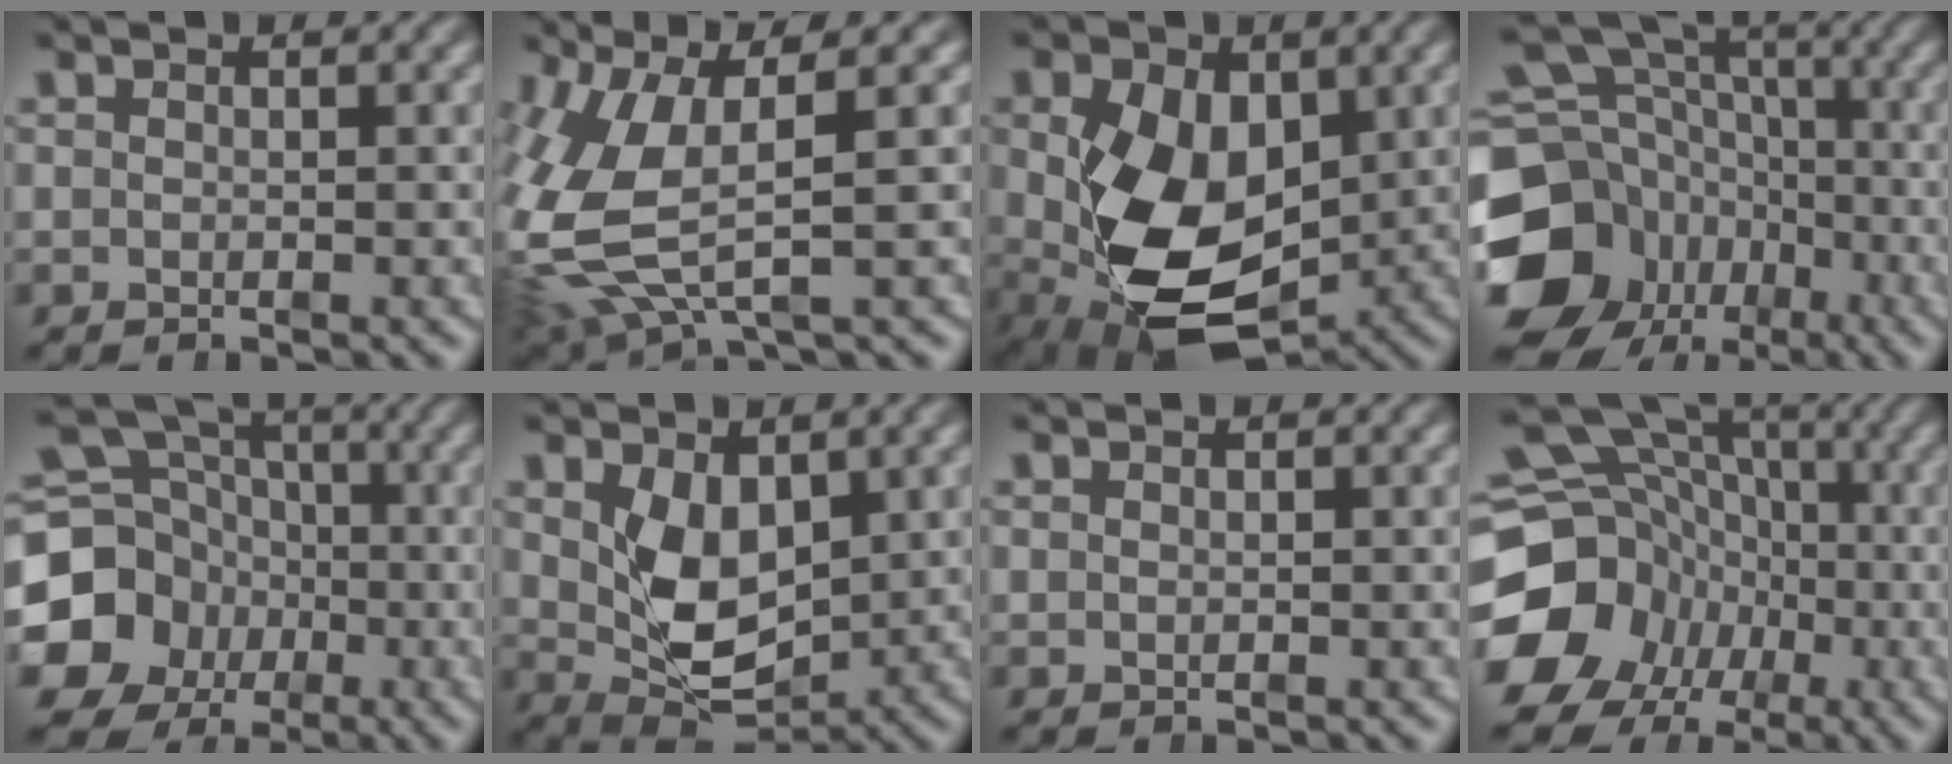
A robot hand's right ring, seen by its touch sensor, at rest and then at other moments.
{"total": 9.1, "force": [-0.3, 5.9, 6.9], "torque": [-0.175, -0.024, 0.009]}
{"total": 12.5, "force": [-2.1, 8.1, 9.3], "torque": [-0.192, -0.063, -0.004]}
{"total": 16.1, "force": [-3.4, 13.6, 7.9], "torque": [-0.144, -0.060, -0.047]}
{"total": 18.4, "force": [-2.5, 16.8, 7.2], "torque": [-0.155, -0.066, -0.046]}
{"total": 6.6, "force": [-0.1, 4.3, 5.0], "torque": [-0.102, -0.038, 0.016]}
{"total": 0.0}
{"total": 17.7, "force": [-1.2, 15.7, 8.1], "torque": [-0.160, -0.046, -0.025]}